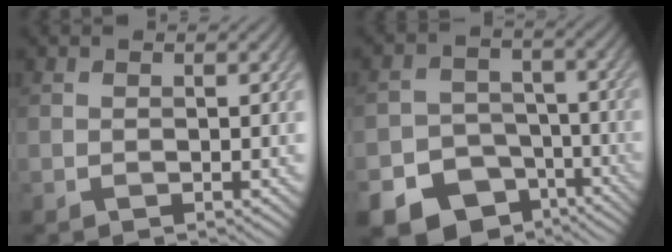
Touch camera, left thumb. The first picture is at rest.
{"total": 17.0, "force": [-10.7, 12.6, 4.2], "torque": [-0.096, -0.075, -0.148]}